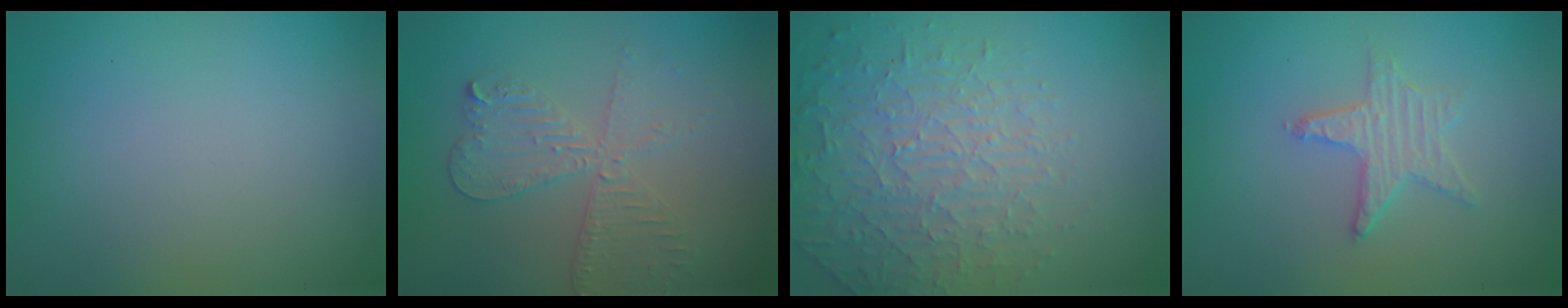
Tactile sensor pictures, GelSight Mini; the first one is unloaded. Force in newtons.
{"total": 4.1, "press": 3.5, "slide": 2.1}
{"total": 3.7, "press": 3.5, "slide": 1.1}
{"total": 2.7, "press": 2.6, "slide": 0.5}